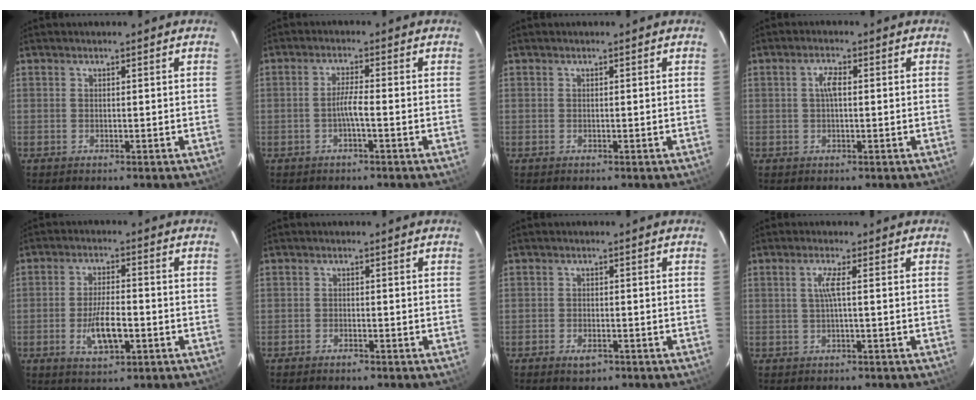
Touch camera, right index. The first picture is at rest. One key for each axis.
{"total": 2.6, "fx": -1.2, "fy": -0.2, "fz": 2.4, "tx": -0.047, "ty": 0.003, "tz": -0.022}
{"total": 0.0}
{"total": 2.4, "fx": 0.2, "fy": 0.9, "fz": 2.3, "tx": -0.046, "ty": 0.008, "tz": 0.003}
{"total": 7.7, "fx": -2.4, "fy": 2.8, "fz": 6.7, "tx": -0.135, "ty": -0.005, "tz": -0.038}
{"total": 1.6, "fx": -1.3, "fy": 0.6, "fz": 0.5, "tx": -0.016, "ty": 0.001, "tz": -0.025}
{"total": 2.9, "fx": -1.9, "fy": 1.6, "fz": 1.5, "tx": -0.032, "ty": -0.002, "tz": -0.031}
{"total": 2.4, "fx": 0.0, "fy": -0.5, "fz": 2.3, "tx": -0.047, "ty": 0.001, "tz": 0.002}